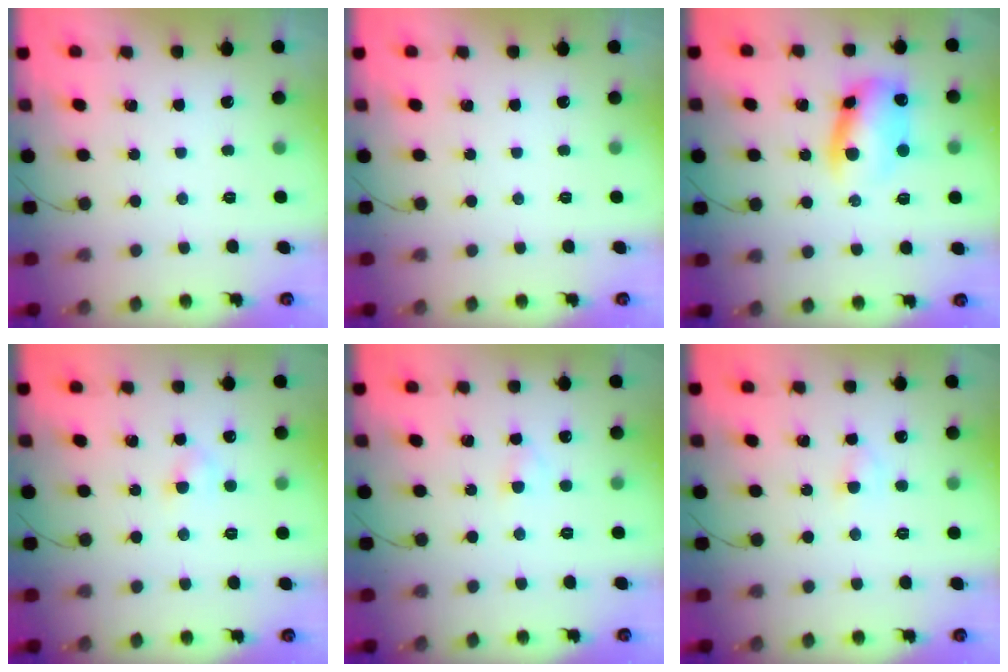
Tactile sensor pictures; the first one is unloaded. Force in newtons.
{"total": 0.0}
{"total": 10.3, "press": 10.2, "slide": 1.4}
{"total": 2.9, "press": 2.8, "slide": 1.0}
{"total": 2.1, "press": 1.9, "slide": 0.9}
{"total": 2.7, "press": 2.6, "slide": 1.0}